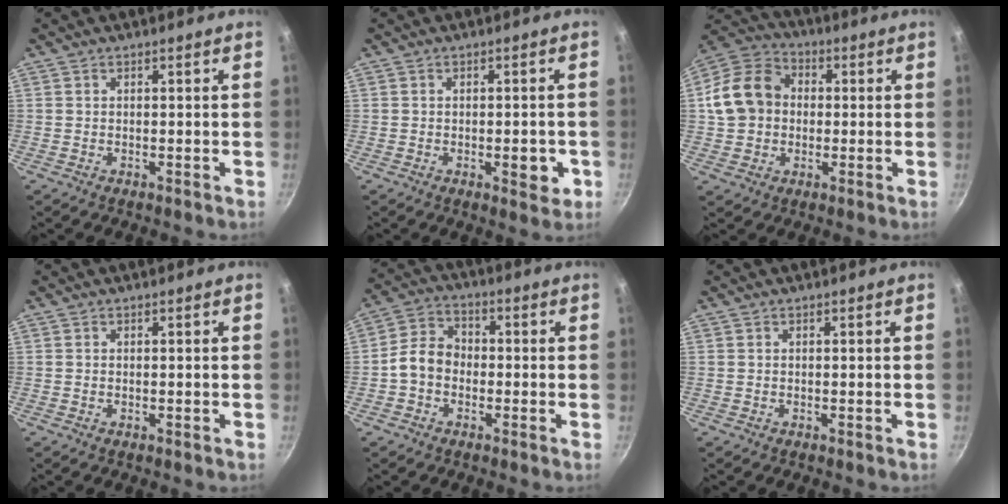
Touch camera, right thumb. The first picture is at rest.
{"total": 4.7, "force": [-1.3, 2.2, 3.9], "torque": [-0.035, 0.004, -0.014]}
{"total": 13.4, "force": [0.6, 11.0, 7.5], "torque": [-0.109, 0.030, -0.006]}
{"total": 0.0}
{"total": 6.8, "force": [-1.5, 5.4, 3.9], "torque": [-0.050, 0.027, -0.045]}
{"total": 0.0}